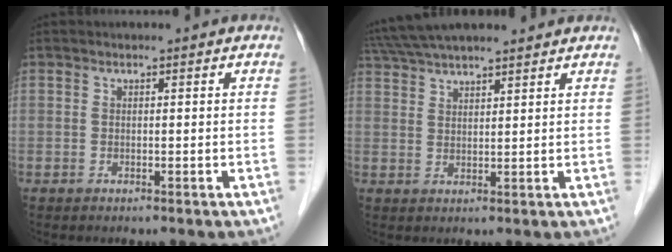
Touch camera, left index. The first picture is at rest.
{"total": 14.2, "force": [12.4, 2.3, 6.5], "torque": [-0.127, 0.052, 0.206]}